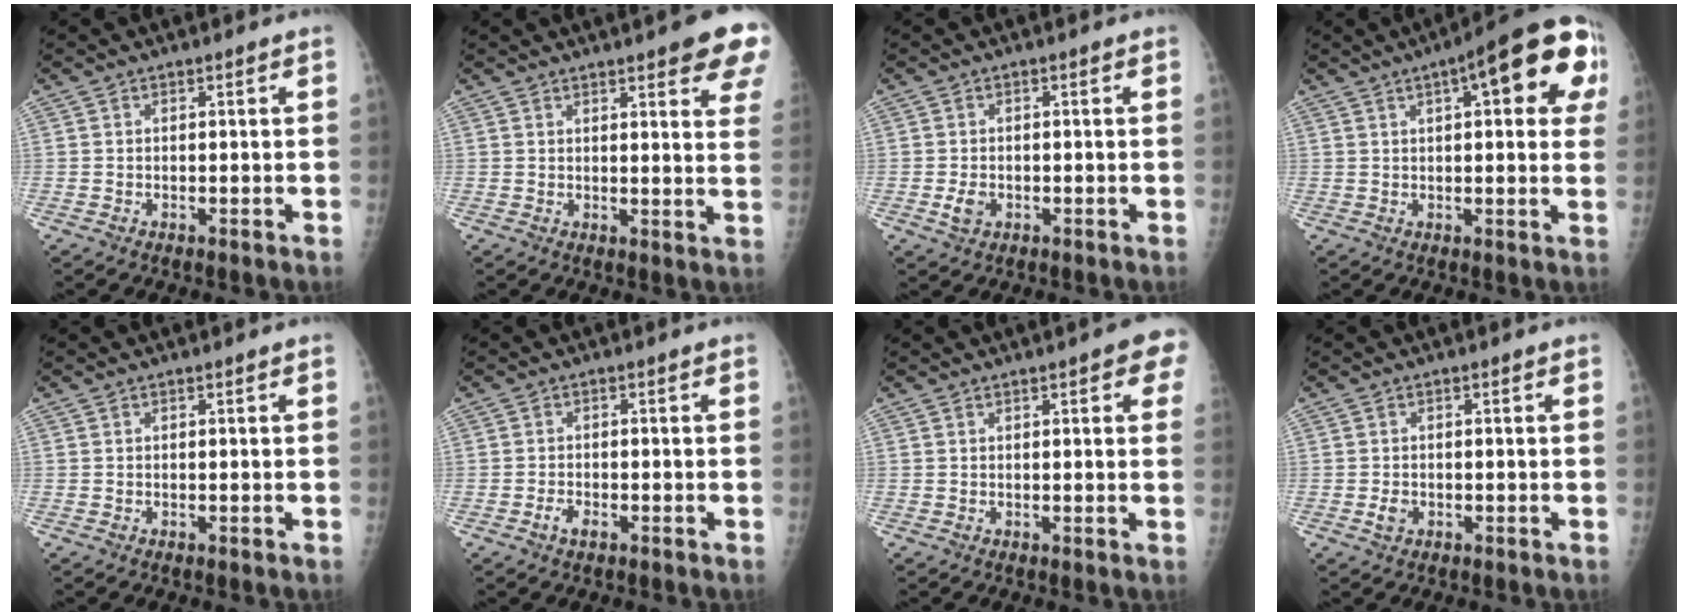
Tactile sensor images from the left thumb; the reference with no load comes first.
{"total": 12.3, "force": [8.0, 2.7, 9.0], "torque": [-0.084, -0.030, 0.083]}
{"total": 2.3, "force": [-0.8, 1.7, 1.4], "torque": [-0.024, -0.001, -0.011]}
{"total": 17.7, "force": [6.0, 5.7, 15.7], "torque": [-0.185, 0.017, 0.069]}
{"total": 0.0}
{"total": 1.9, "force": [-1.2, 1.0, 1.1], "torque": [-0.021, 0.005, -0.022]}
{"total": 5.1, "force": [2.2, 1.5, 4.4], "torque": [-0.032, 0.000, 0.018]}
{"total": 1.6, "force": [-0.6, 1.2, 0.7], "torque": [-0.010, 0.001, -0.009]}